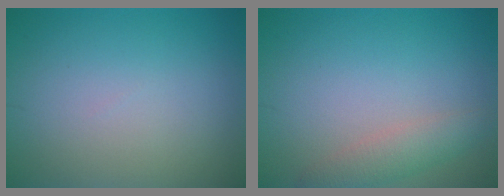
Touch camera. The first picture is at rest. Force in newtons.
{"total": 2.4, "press": 2.4, "slide": 0.2}